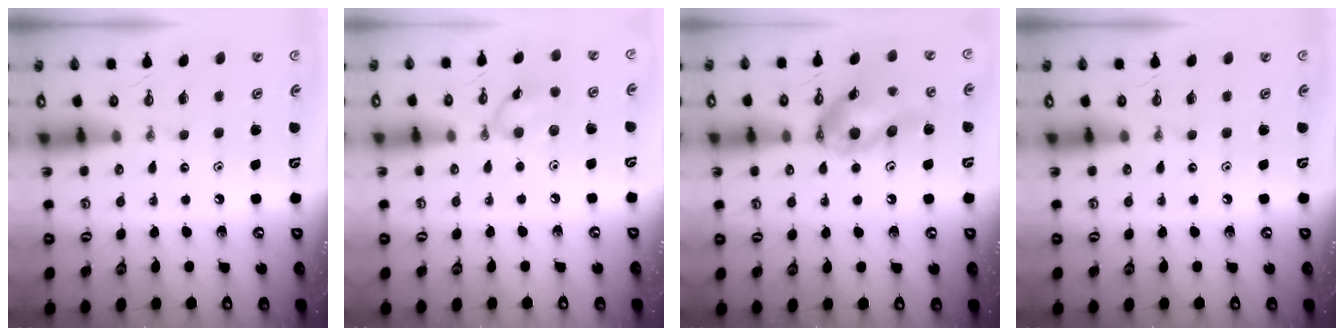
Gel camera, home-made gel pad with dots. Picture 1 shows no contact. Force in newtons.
{"total": 7.6, "press": 7.6, "slide": 0.4}
{"total": 13.8, "press": 13.7, "slide": 2.1}
{"total": 0.0}